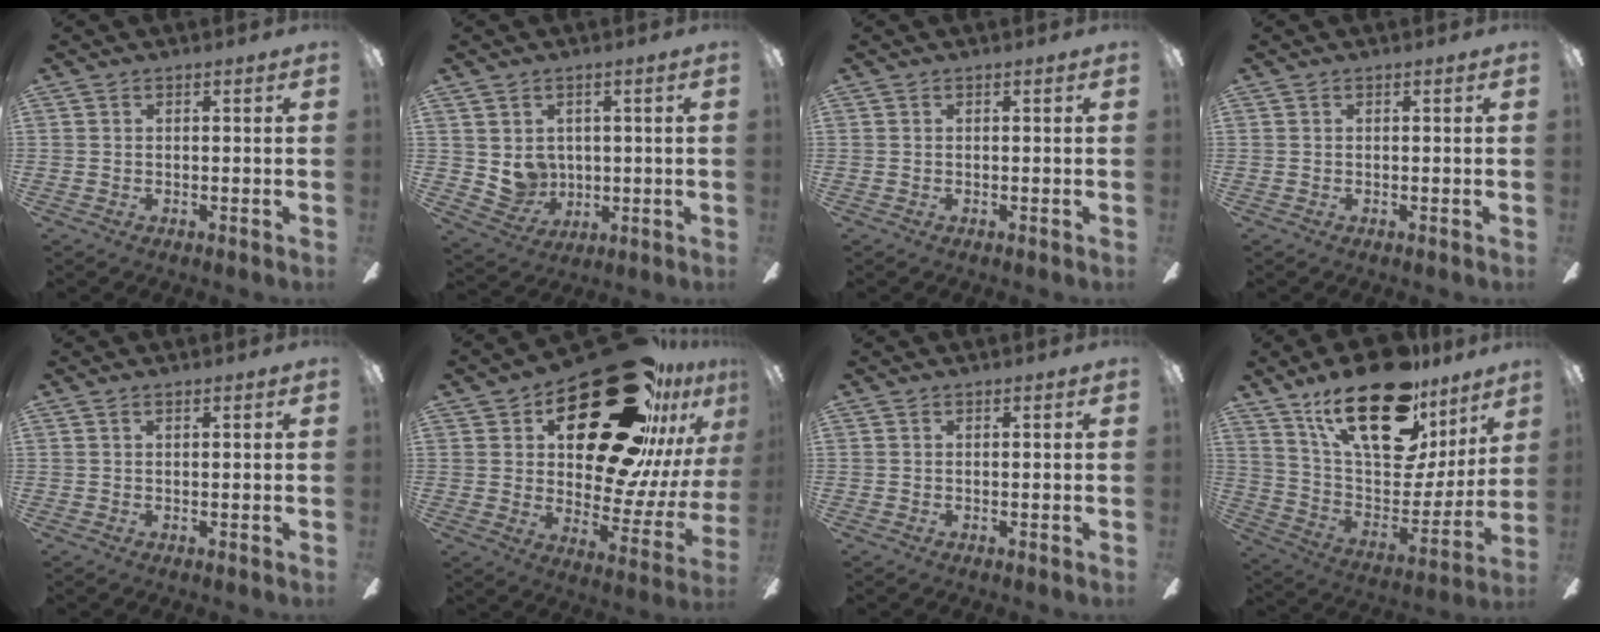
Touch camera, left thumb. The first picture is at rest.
{"total": 6.2, "force": [2.3, 5.5, 1.5], "torque": [-0.032, -0.013, 0.049]}
{"total": 0.0}
{"total": 0.0}
{"total": 0.8, "force": [0.4, 0.2, 0.7], "torque": [-0.017, 0.002, 0.007]}
{"total": 34.1, "force": [19.5, 16.0, 23.0], "torque": [-0.300, -0.124, 0.351]}
{"total": 0.0}
{"total": 27.3, "force": [16.6, 12.3, 17.9], "torque": [-0.288, -0.094, 0.290]}